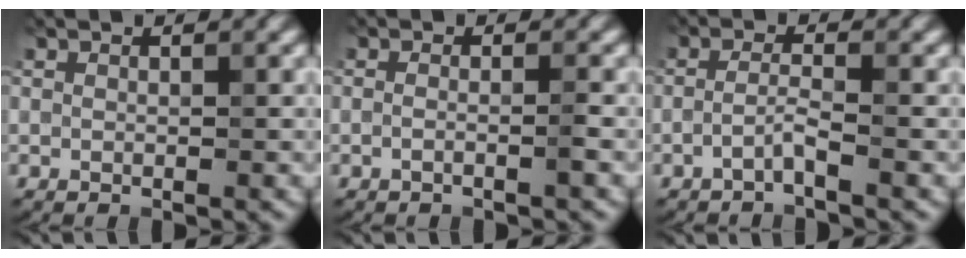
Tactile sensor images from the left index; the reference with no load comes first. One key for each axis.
{"total": 1.4, "fx": -0.7, "fy": 0.3, "fz": 1.1, "tx": -0.018, "ty": -0.002, "tz": -0.020}
{"total": 1.6, "fx": -1.1, "fy": 0.1, "fz": 1.2, "tx": -0.025, "ty": 0.006, "tz": -0.026}